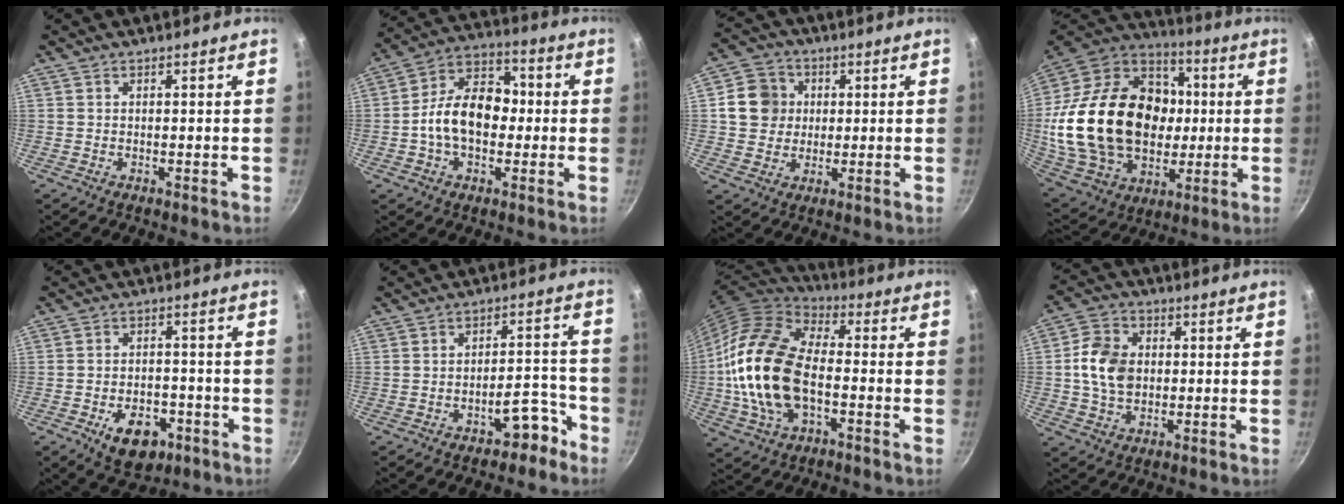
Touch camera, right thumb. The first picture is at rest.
{"total": 14.2, "force": [-1.1, 9.8, 10.1], "torque": [-0.129, 0.041, -0.037]}
{"total": 8.7, "force": [1.4, 8.0, 3.3], "torque": [-0.024, 0.012, 0.015]}
{"total": 34.5, "force": [0.6, 24.9, 23.9], "torque": [-0.423, 0.023, 0.026]}
{"total": 9.9, "force": [-4.5, 6.3, 6.2], "torque": [-0.063, 0.019, -0.059]}
{"total": 7.1, "force": [-4.5, 3.5, 4.2], "torque": [-0.017, 0.066, -0.046]}
{"total": 20.9, "force": [-2.9, 12.4, 16.6], "torque": [-0.312, 0.031, -0.064]}
{"total": 10.1, "force": [0.5, 7.6, 6.6], "torque": [-0.104, 0.013, 0.001]}